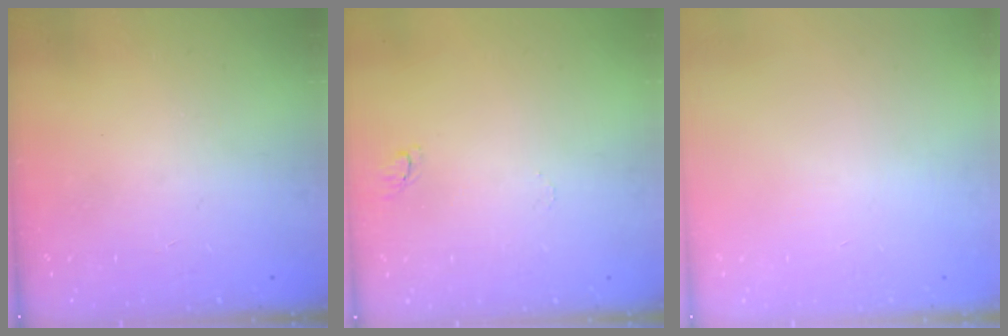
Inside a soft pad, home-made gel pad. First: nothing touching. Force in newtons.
{"total": 4.7, "press": 4.6, "slide": 0.5}
{"total": 0.0}